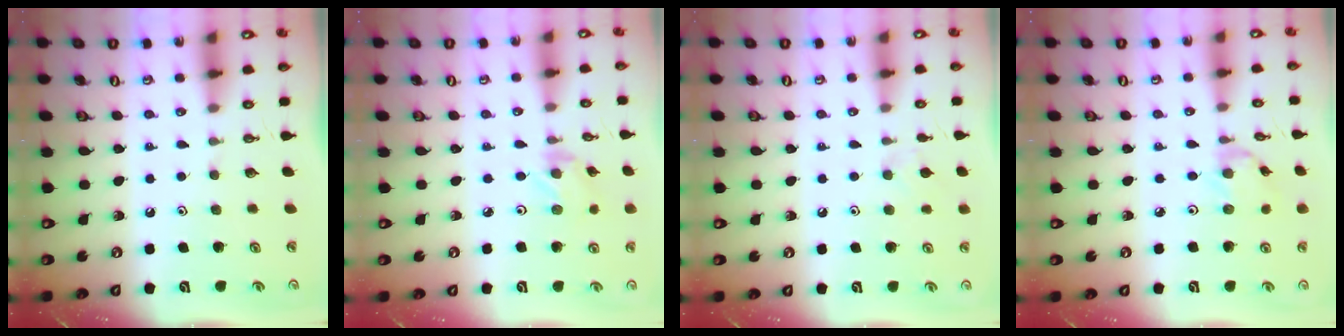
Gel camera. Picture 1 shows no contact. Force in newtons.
{"total": 1.5, "press": 1.4, "slide": 0.3}
{"total": 3.8, "press": 3.7, "slide": 0.6}
{"total": 1.2, "press": 1.1, "slide": 0.3}